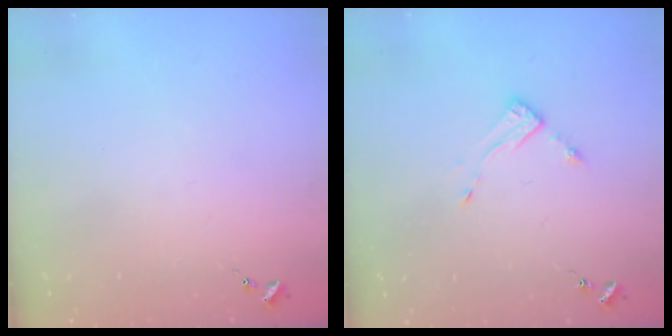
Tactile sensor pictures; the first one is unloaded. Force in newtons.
{"total": 3.7, "press": 3.7, "slide": 0.1}